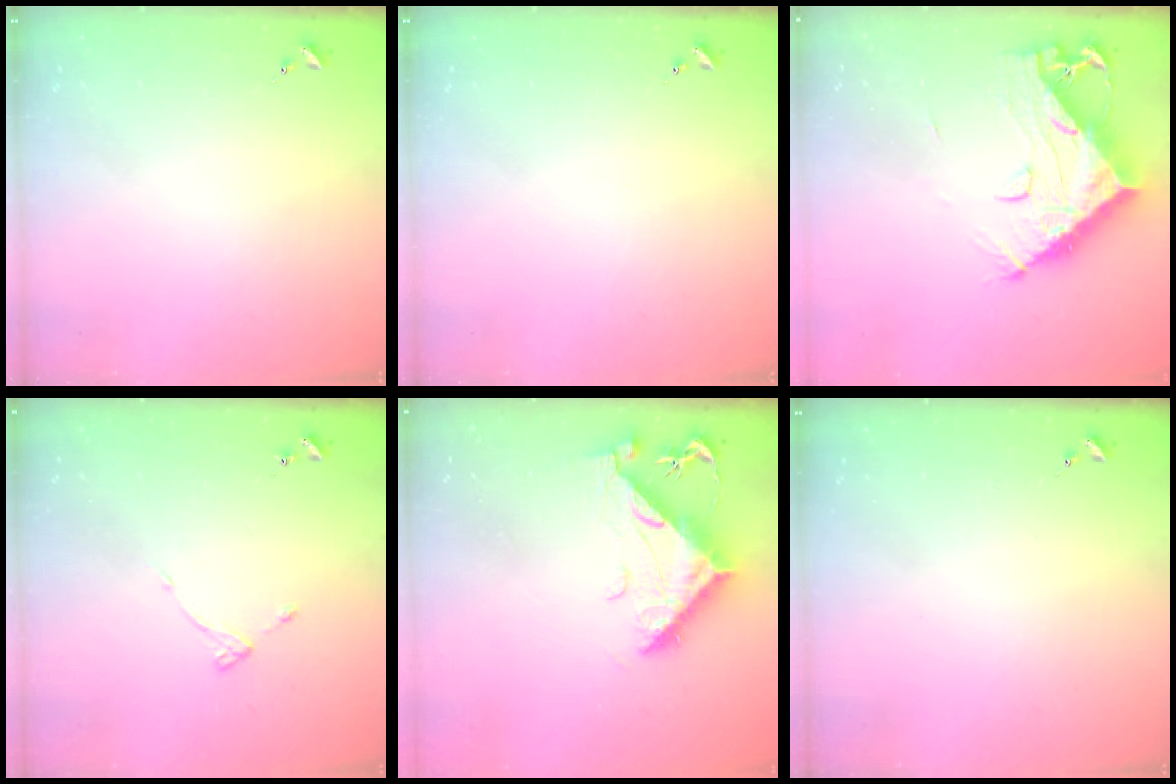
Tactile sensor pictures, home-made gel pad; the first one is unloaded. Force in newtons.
{"total": 0.0}
{"total": 15.8, "press": 15.7, "slide": 1.7}
{"total": 4.1, "press": 4.1, "slide": 0.5}
{"total": 12.3, "press": 12.2, "slide": 1.5}
{"total": 0.0}